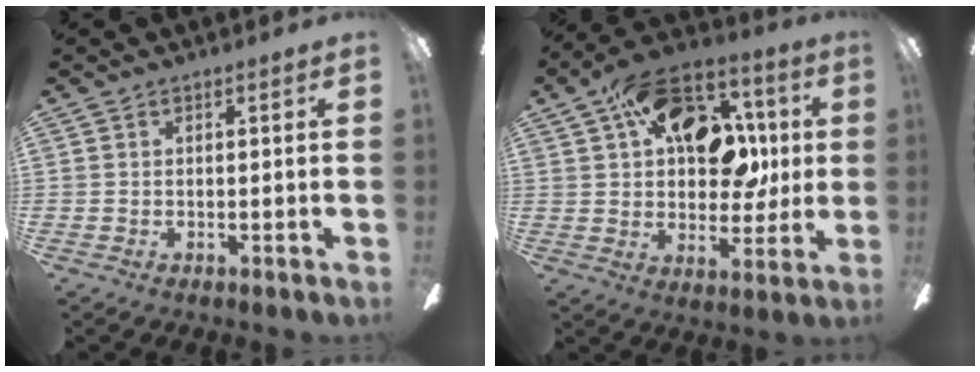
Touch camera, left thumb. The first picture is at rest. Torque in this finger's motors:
{"motor_torque": [2.35, 2.66, 2.13, -0.64, 0.16]}